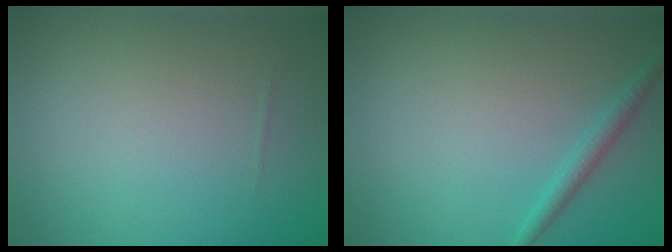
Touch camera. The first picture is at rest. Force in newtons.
{"total": 1.5, "press": 1.5, "slide": 0.1}